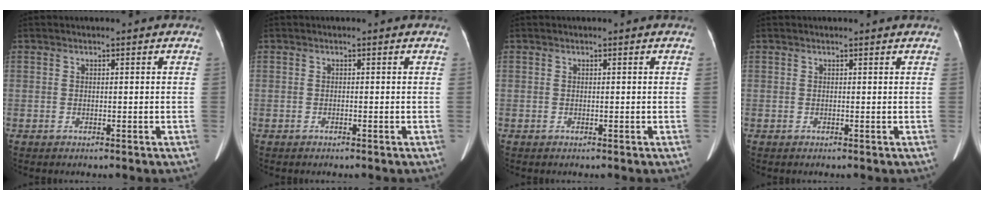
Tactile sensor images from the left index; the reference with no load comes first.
{"total": 0.0}
{"total": 0.0}
{"total": 1.2, "force": [1.1, 0.0, 0.3], "torque": [-0.012, 0.006, 0.015]}